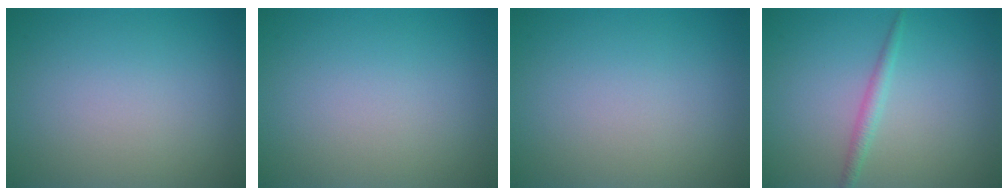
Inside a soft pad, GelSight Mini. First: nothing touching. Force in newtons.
{"total": 0.0}
{"total": 0.0}
{"total": 1.4, "press": 1.4, "slide": 0.1}